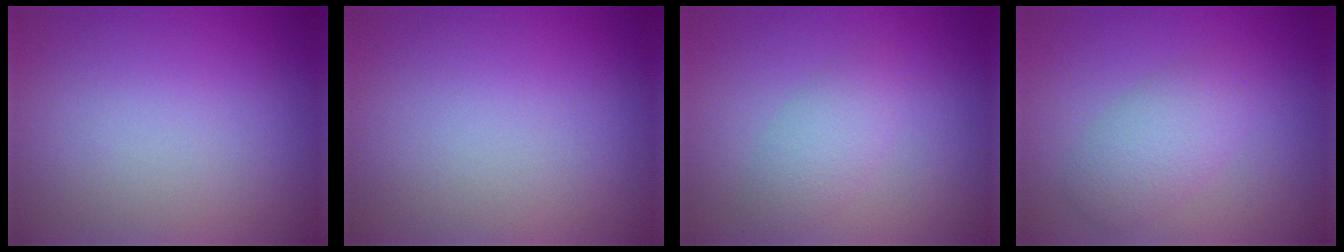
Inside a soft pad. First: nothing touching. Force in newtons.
{"total": 0.0}
{"total": 2.4, "press": 2.4, "slide": 0.1}
{"total": 3.2, "press": 3.2, "slide": 0.0}